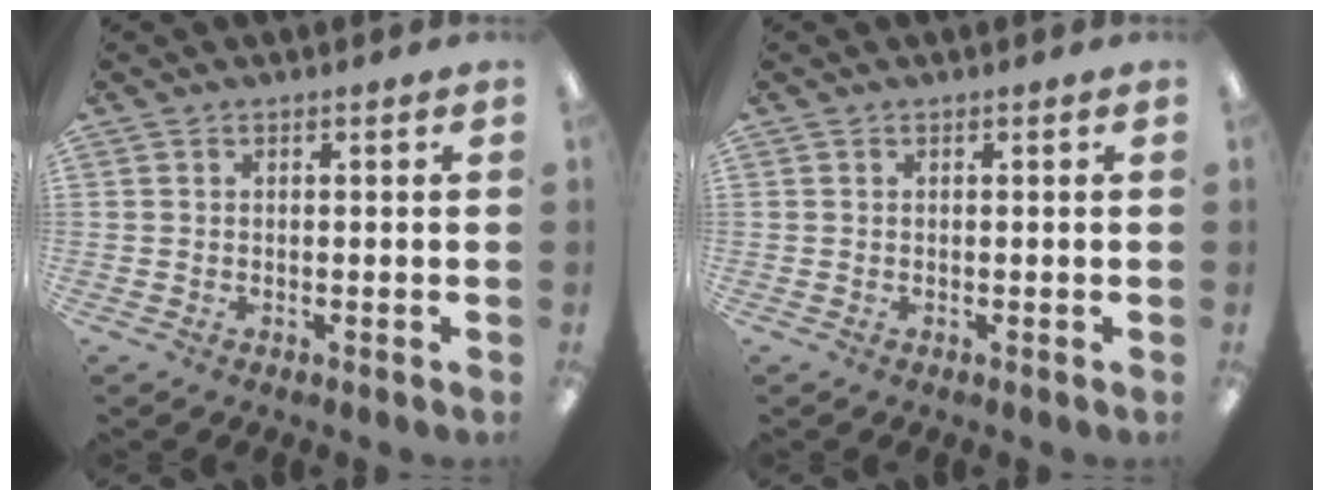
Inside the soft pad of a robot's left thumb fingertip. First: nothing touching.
{"total": 0.0}